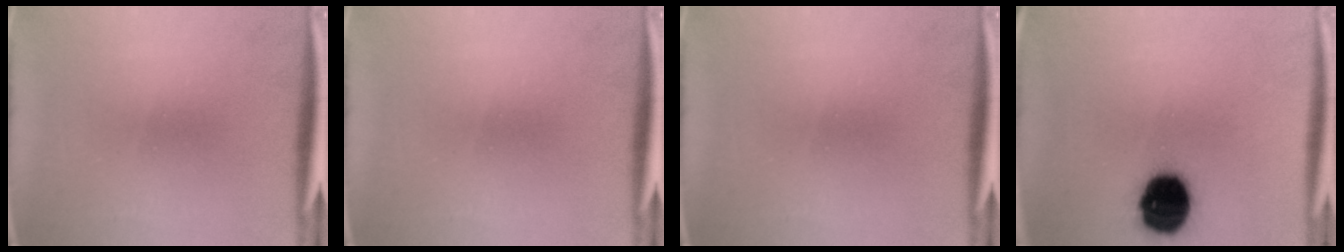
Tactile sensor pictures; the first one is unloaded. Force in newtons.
{"total": 0.0}
{"total": 0.0}
{"total": 15.1}